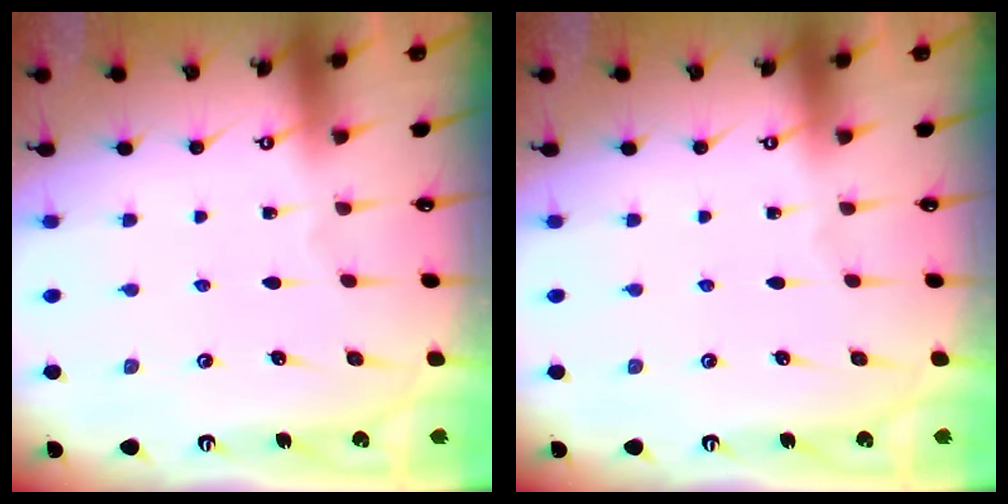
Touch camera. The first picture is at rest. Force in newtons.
{"total": 0.0}